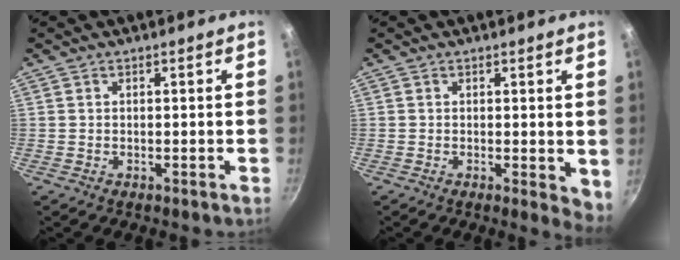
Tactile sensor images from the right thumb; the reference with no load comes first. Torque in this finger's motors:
{"motor_torque": [0.02, 0.35, 0.64, -0.18, 0.01]}